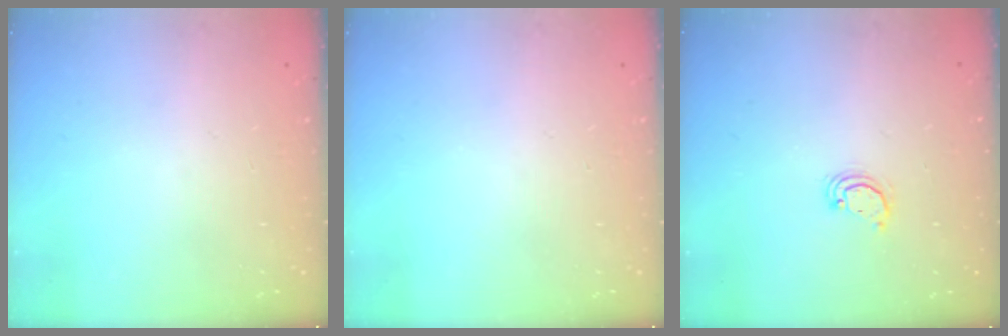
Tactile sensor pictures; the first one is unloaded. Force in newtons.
{"total": 0.0}
{"total": 2.2, "press": 2.2, "slide": 0.3}